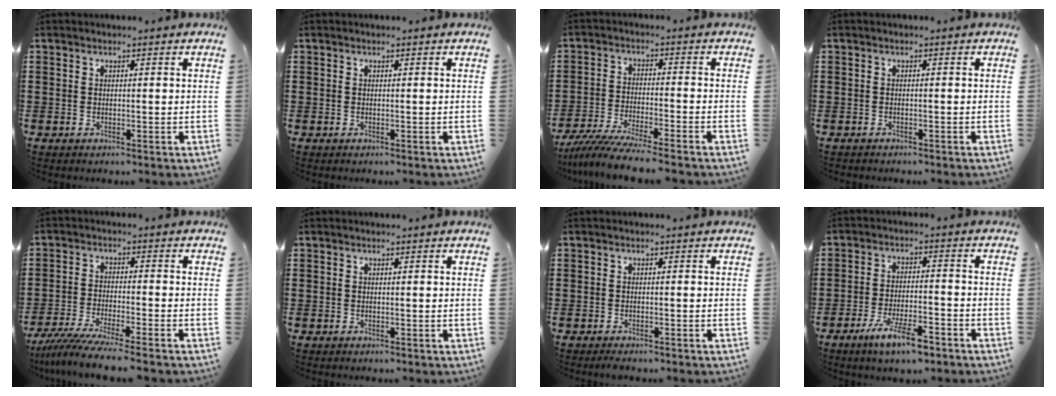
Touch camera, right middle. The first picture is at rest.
{"total": 0.0}
{"total": 7.1, "force": [-6.6, -0.2, 2.6], "torque": [-0.061, -0.014, -0.129]}
{"total": 0.6, "force": [-0.6, 0.1, 0.1], "torque": [-0.003, 0.000, -0.014]}
{"total": 6.2, "force": [-5.5, -0.3, 2.6], "torque": [-0.061, -0.019, -0.108]}
{"total": 0.0}
{"total": 0.6, "force": [-0.6, 0.1, 0.1], "torque": [-0.005, -0.002, -0.012]}
{"total": 7.3, "force": [-4.8, 1.7, 5.2], "torque": [-0.107, -0.004, -0.089]}